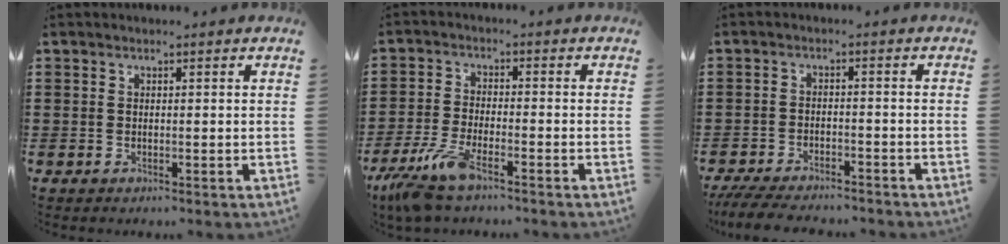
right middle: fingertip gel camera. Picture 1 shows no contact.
{"total": 6.8, "force": [-5.1, 1.0, 4.5], "torque": [-0.111, -0.018, -0.100]}
{"total": 4.6, "force": [-4.4, 0.5, 1.2], "torque": [-0.033, -0.004, -0.090]}